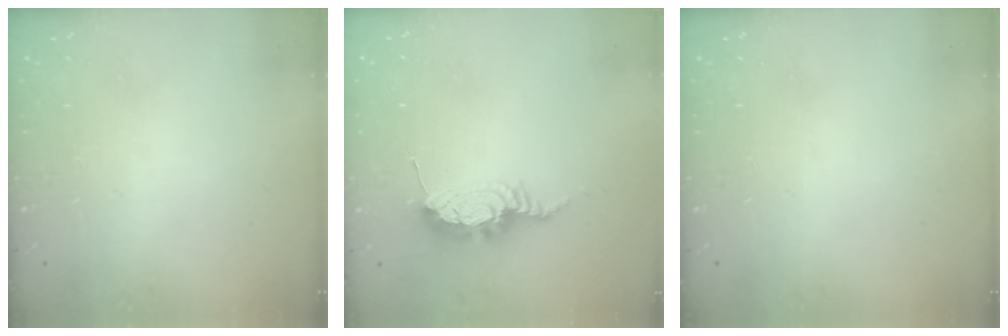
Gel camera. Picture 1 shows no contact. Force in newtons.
{"total": 10.4, "press": 10.4, "slide": 0.5}
{"total": 0.0}